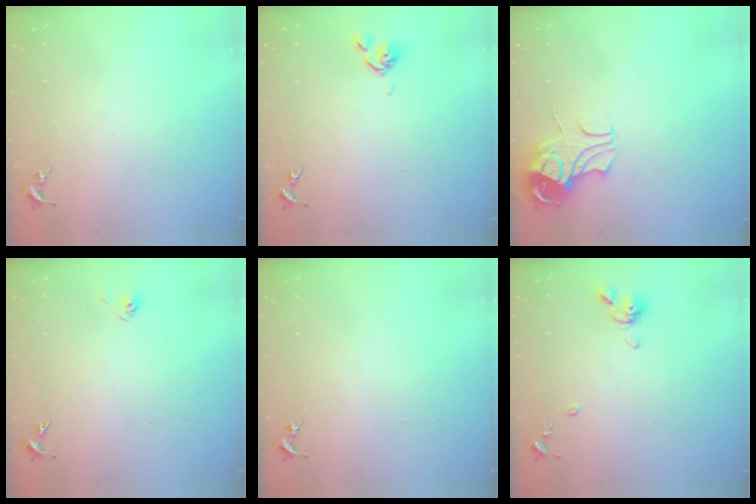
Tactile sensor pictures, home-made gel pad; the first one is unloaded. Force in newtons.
{"total": 6.4, "press": 6.2, "slide": 1.3}
{"total": 9.4, "press": 9.4, "slide": 1.1}
{"total": 2.9, "press": 2.5, "slide": 1.5}
{"total": 0.0}
{"total": 9.4, "press": 9.4, "slide": 1.0}